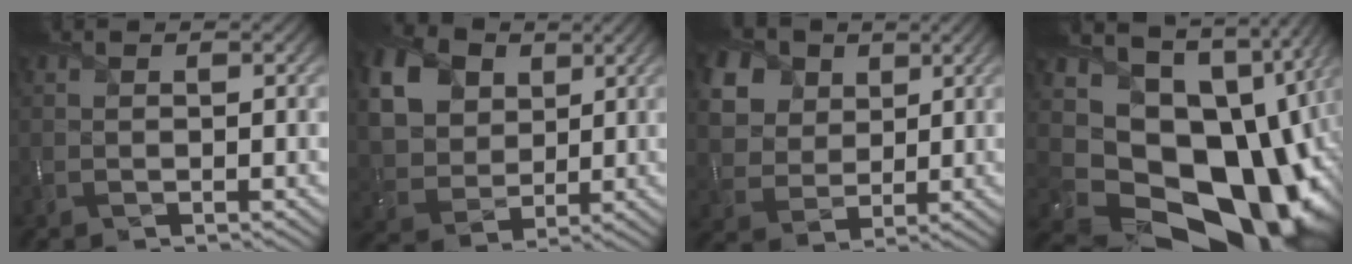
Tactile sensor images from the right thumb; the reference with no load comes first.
{"total": 13.3, "force": [5.1, 9.9, 7.3], "torque": [-0.196, 0.017, 0.104]}
{"total": 12.2, "force": [6.0, 8.9, 5.8], "torque": [-0.173, 0.014, 0.116]}
{"total": 20.5, "force": [-2.8, 15.6, 13.0], "torque": [-0.250, -0.067, 0.002]}